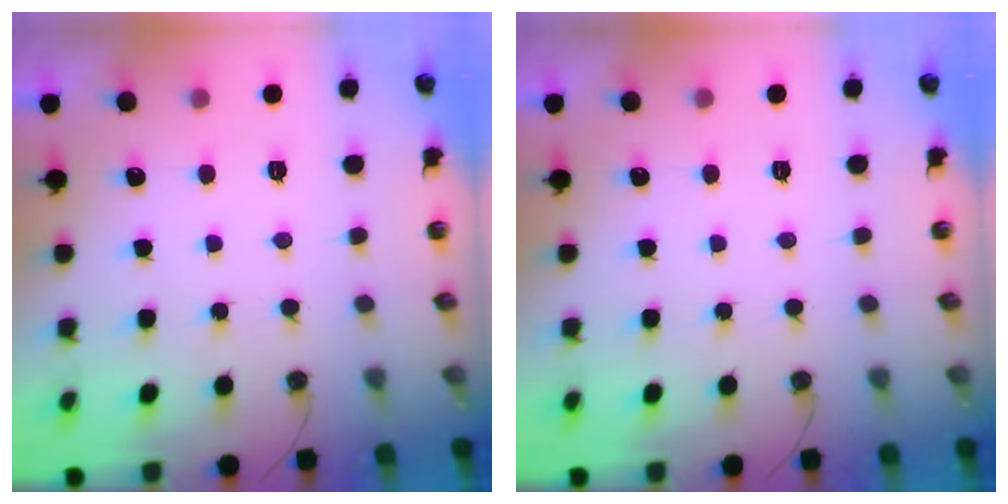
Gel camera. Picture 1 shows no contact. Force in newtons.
{"total": 0.0}